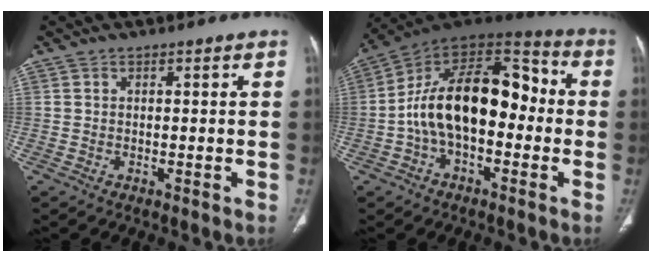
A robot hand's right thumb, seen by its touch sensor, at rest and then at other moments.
{"total": 20.2, "force": [-1.5, 11.7, 16.5], "torque": [-0.250, 0.055, -0.035]}